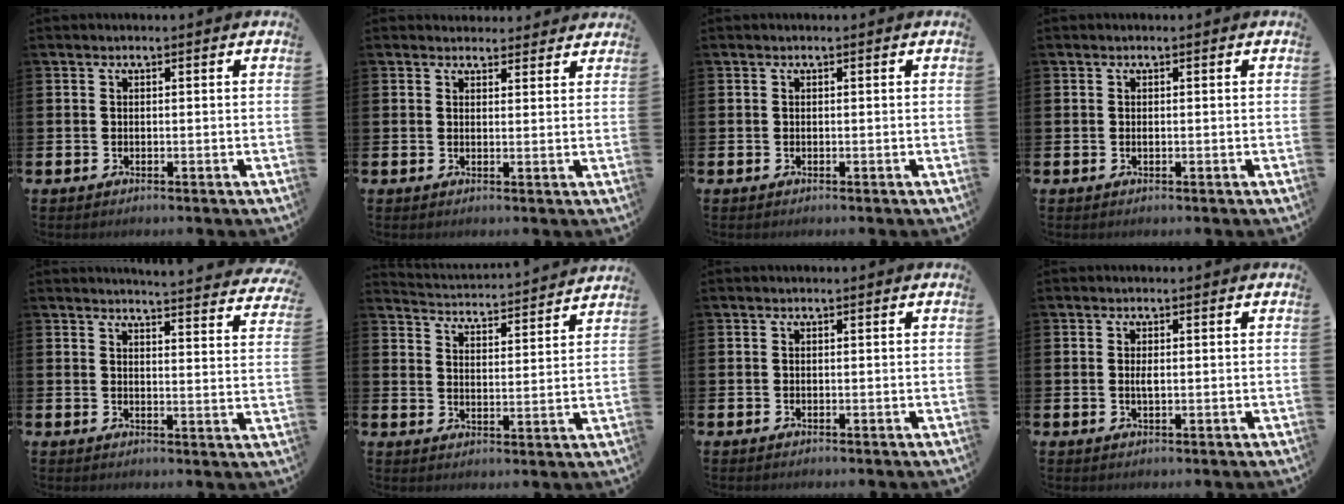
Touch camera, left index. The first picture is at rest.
{"total": 2.7, "force": [2.6, 0.9, -0.1], "torque": [0.007, -0.013, 0.046]}
{"total": 0.0}
{"total": 0.0}
{"total": 4.6, "force": [4.5, -0.3, 0.5], "torque": [-0.004, -0.039, 0.076]}
{"total": 4.2, "force": [4.2, 0.1, 0.0], "torque": [-0.024, -0.039, 0.071]}
{"total": 0.0}
{"total": 1.3, "force": [0.2, 0.4, 1.2], "torque": [-0.016, 0.000, 0.000]}